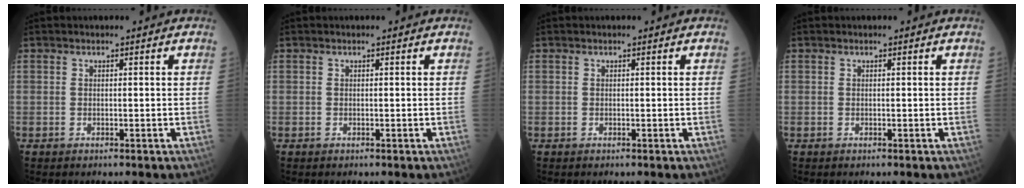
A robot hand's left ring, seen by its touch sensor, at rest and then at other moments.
{"total": 0.0}
{"total": 0.0}
{"total": 0.0}